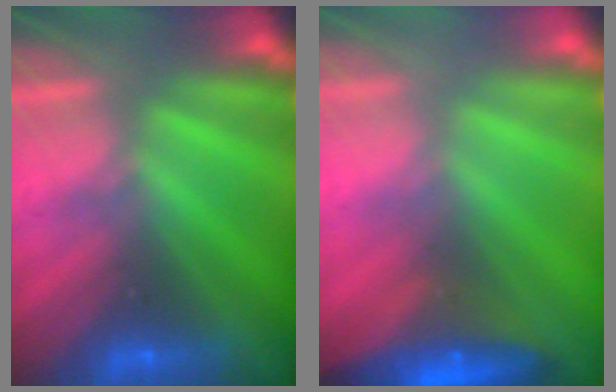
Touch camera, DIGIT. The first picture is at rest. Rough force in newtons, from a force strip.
{"total": 7.5}